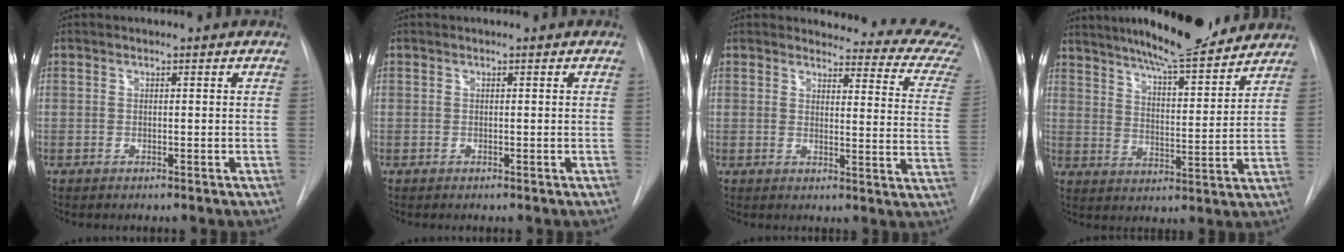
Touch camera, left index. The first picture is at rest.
{"total": 0.0}
{"total": 15.3, "force": [15.1, 1.3, 2.2], "torque": [0.008, -0.129, 0.128]}
{"total": 15.4, "force": [13.4, 1.8, 7.3], "torque": [-0.113, -0.008, 0.198]}